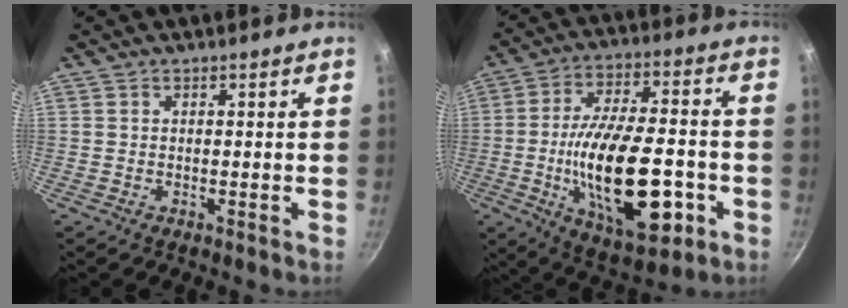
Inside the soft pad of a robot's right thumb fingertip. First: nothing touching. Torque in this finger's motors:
{"motor_torque": [0.04, 1.50, 2.33, -0.45, 0.73]}